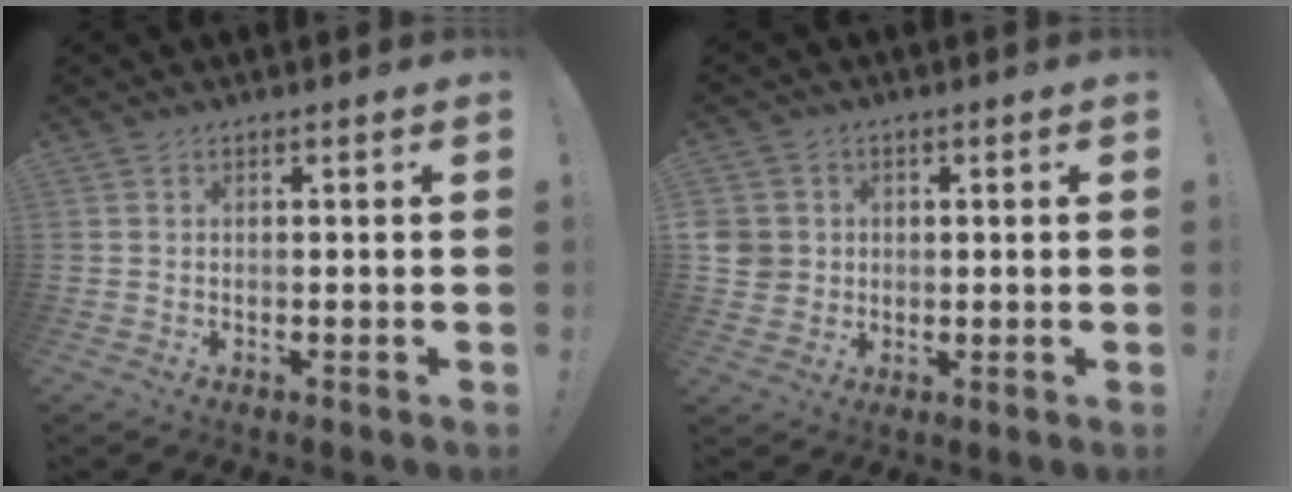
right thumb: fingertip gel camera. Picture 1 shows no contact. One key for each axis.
{"total": 5.1, "fx": 0.5, "fy": 4.9, "fz": 1.3, "tx": -0.035, "ty": 0.000, "tz": 0.009}